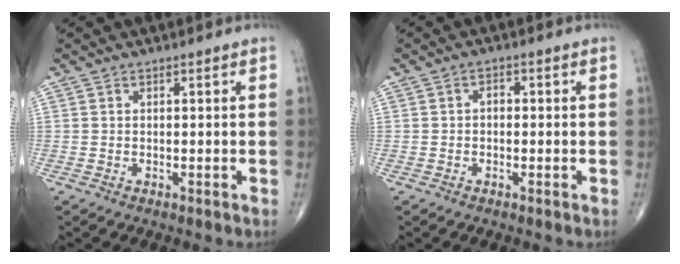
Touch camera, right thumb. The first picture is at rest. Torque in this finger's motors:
{"motor_torque": [-0.23, -0.13, 0.16, 0.08, 0.04]}